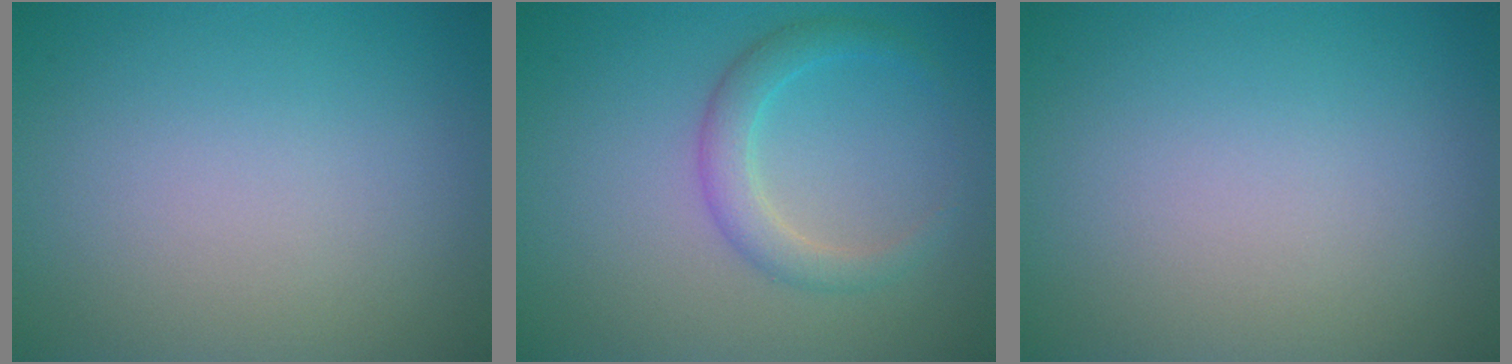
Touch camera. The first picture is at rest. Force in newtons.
{"total": 2.6, "press": 2.6, "slide": 0.0}
{"total": 0.0}